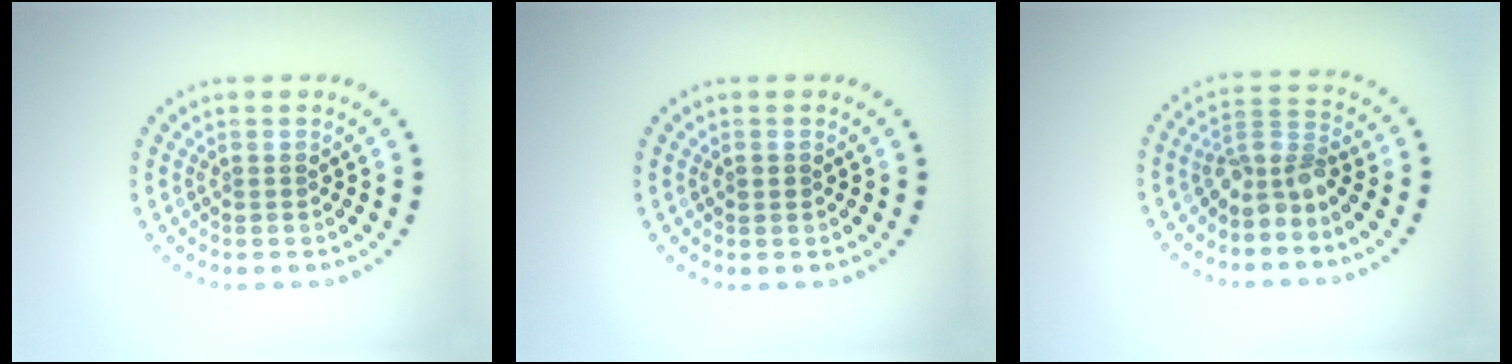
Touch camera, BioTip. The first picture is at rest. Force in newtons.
{"total": 1.0, "press": 1.0, "slide": 0.1}
{"total": 3.0, "press": 2.2, "slide": 2.1}